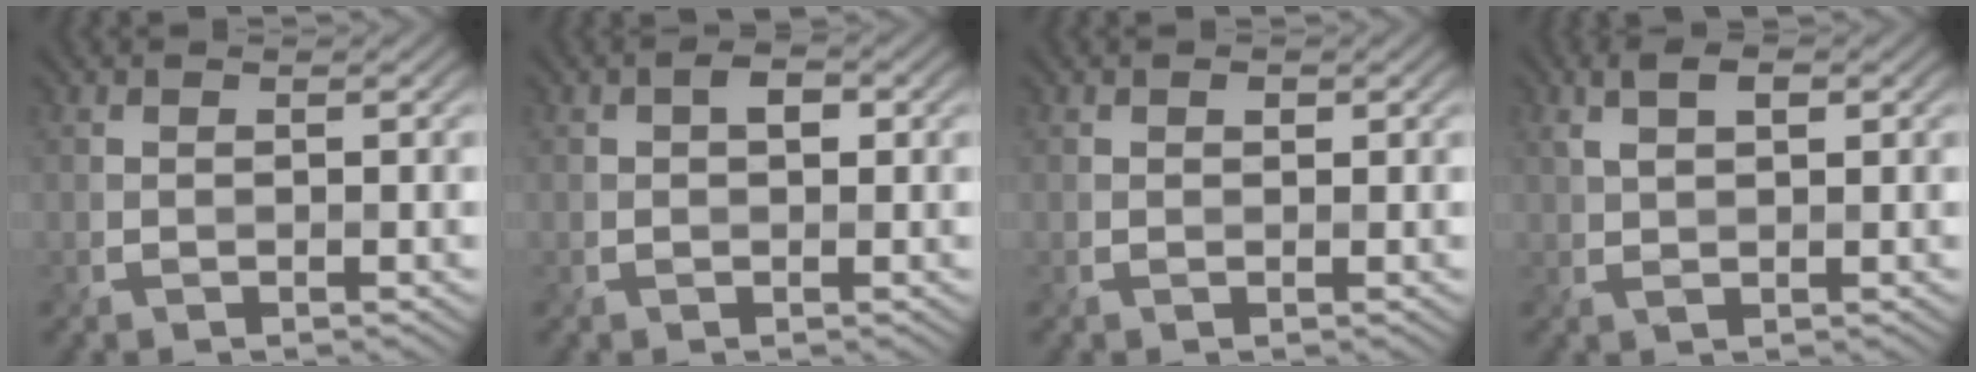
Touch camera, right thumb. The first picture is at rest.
{"total": 2.2, "force": [0.4, 1.3, 1.7], "torque": [-0.028, 0.006, 0.001]}
{"total": 0.8, "force": [0.3, 0.5, 0.5], "torque": [-0.008, 0.001, 0.004]}
{"total": 3.1, "force": [1.1, 1.3, 2.6], "torque": [-0.056, 0.006, 0.018]}